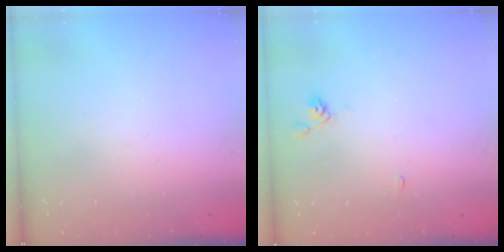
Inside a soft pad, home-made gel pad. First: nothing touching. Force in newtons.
{"total": 4.5, "press": 4.5, "slide": 0.1}